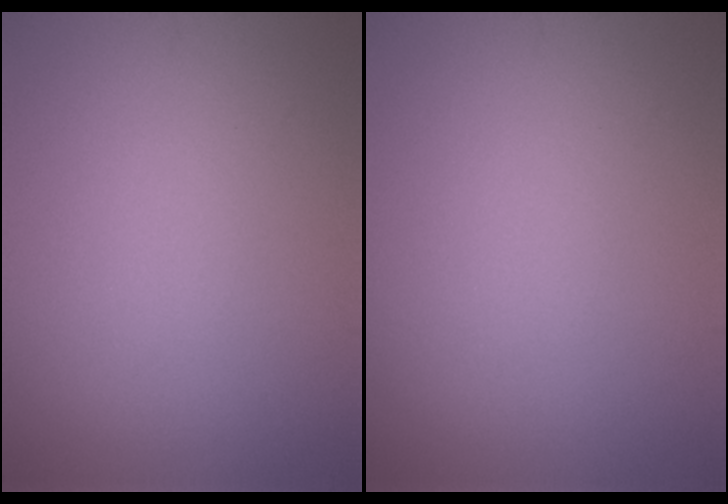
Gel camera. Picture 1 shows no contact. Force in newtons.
{"total": 0.0}